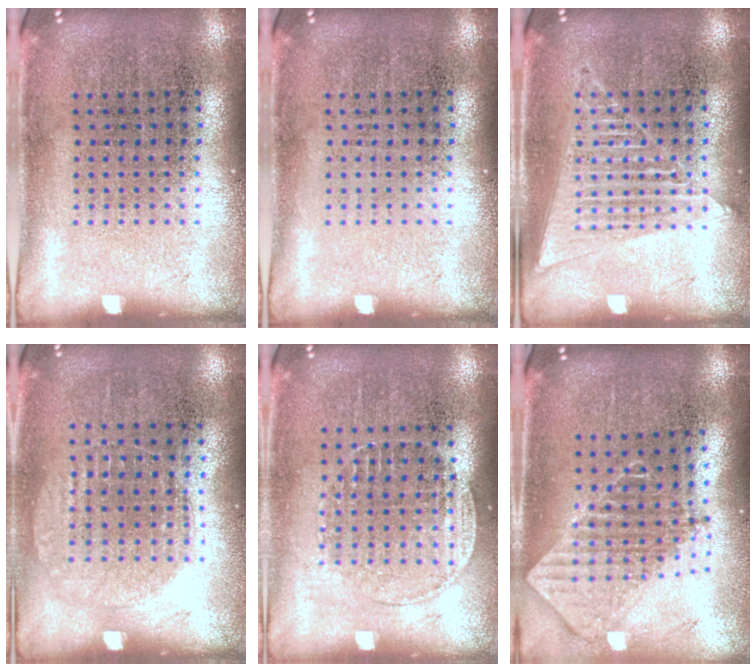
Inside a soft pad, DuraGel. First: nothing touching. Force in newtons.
{"total": 0.0}
{"total": 1.3, "press": 1.3, "slide": 0.1}
{"total": 0.9, "press": 0.9, "slide": 0.3}
{"total": 1.2, "press": 1.1, "slide": 0.5}
{"total": 2.0, "press": 1.6, "slide": 1.2}